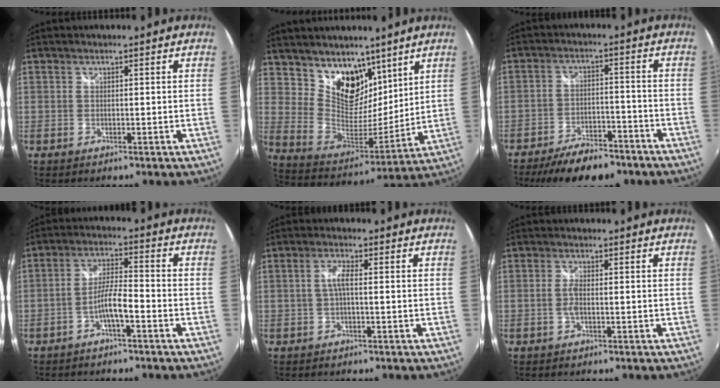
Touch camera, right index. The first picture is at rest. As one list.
[{"total": 14.1, "force": [9.3, 8.5, 6.2], "torque": [-0.115, -0.009, 0.177]}, {"total": 13.8, "force": [-10.9, 5.1, 6.9], "torque": [-0.146, -0.011, -0.160]}, {"total": 5.5, "force": [-2.9, 0.7, 4.7], "torque": [-0.095, 0.010, -0.053]}, {"total": 2.6, "force": [-0.2, 0.4, 2.6], "torque": [-0.053, 0.005, -0.005]}, {"total": 1.9, "force": [-0.5, 0.3, 1.8], "torque": [-0.038, 0.000, -0.011]}]